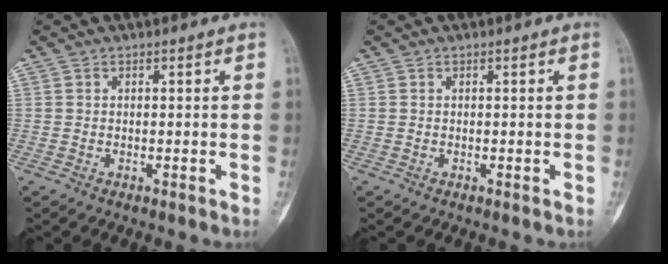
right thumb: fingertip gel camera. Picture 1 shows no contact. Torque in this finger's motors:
{"motor_torque": [0.26, 0.15, 0.03, -0.03, 0.00]}